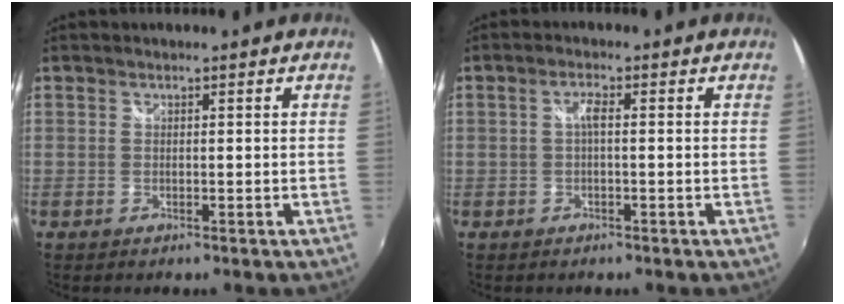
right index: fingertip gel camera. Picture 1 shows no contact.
{"total": 1.9, "force": [-0.2, 0.3, 1.9], "torque": [-0.036, 0.007, -0.005]}